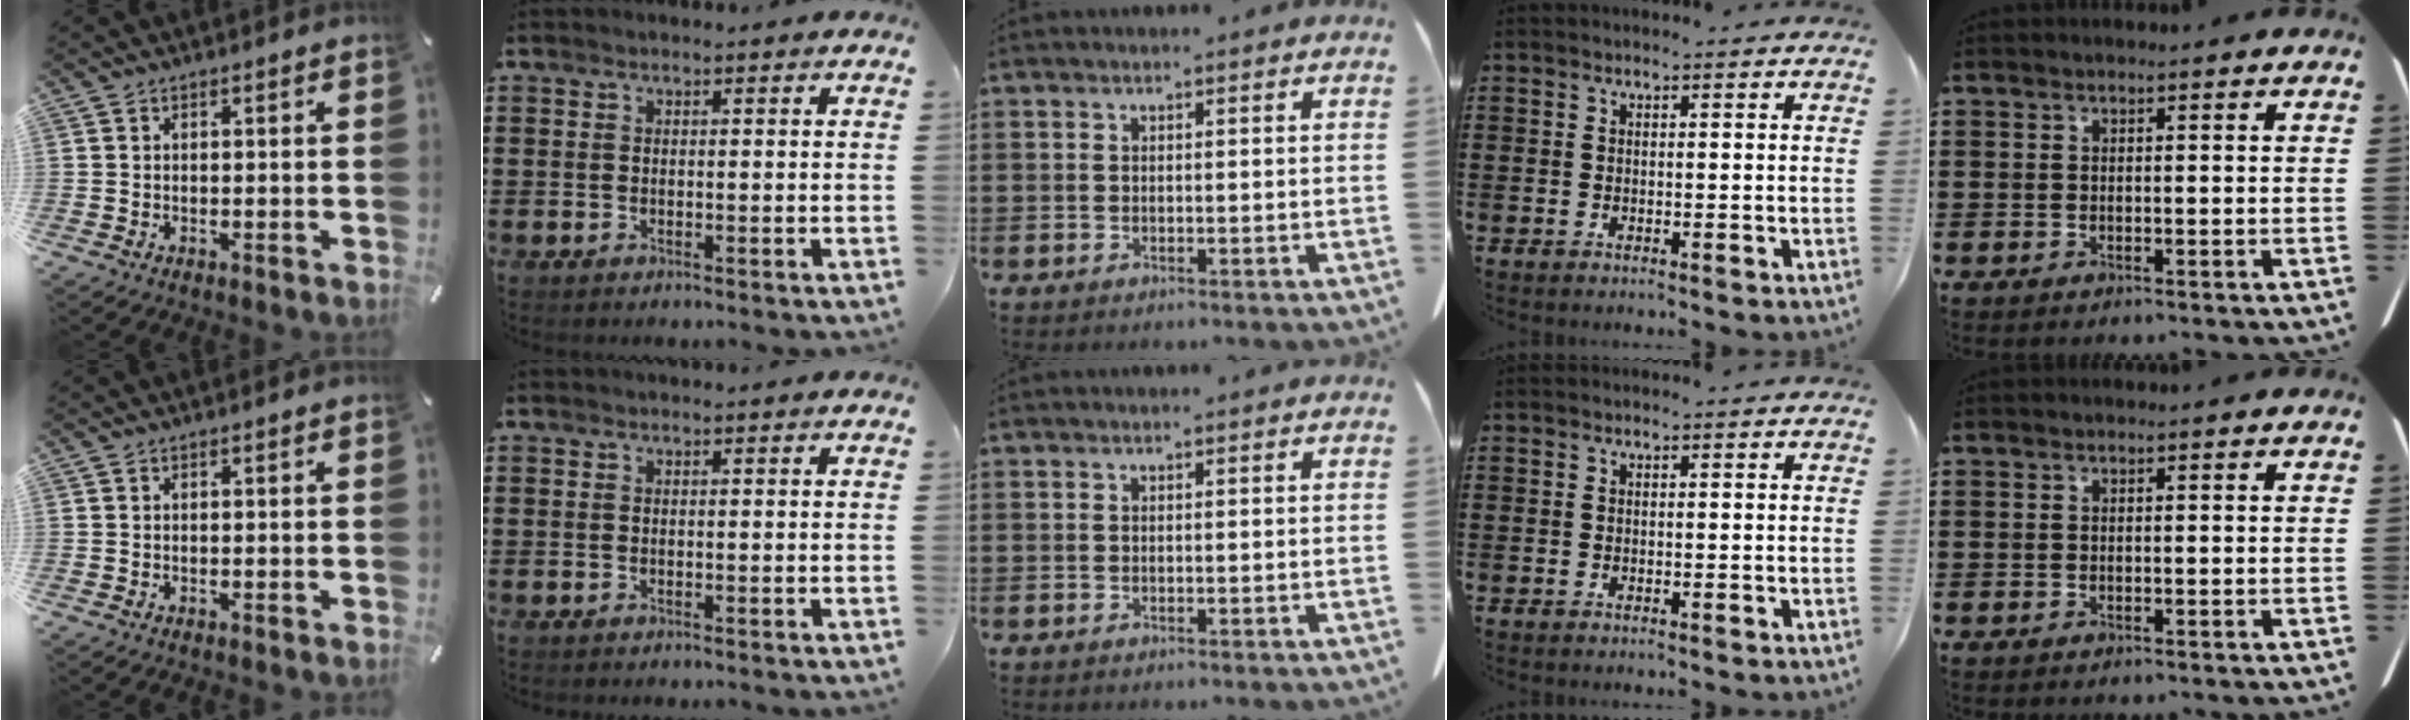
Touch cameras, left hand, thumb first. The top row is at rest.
{}